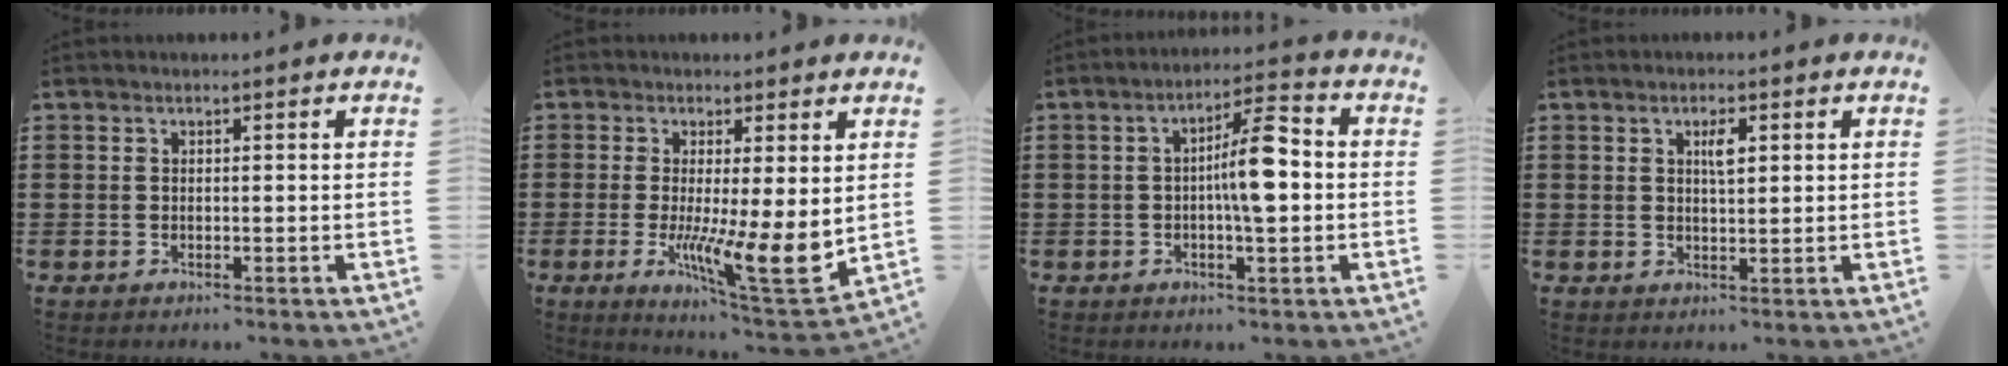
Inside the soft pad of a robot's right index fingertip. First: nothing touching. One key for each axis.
{"total": 10.0, "fx": -1.0, "fy": 2.1, "fz": 9.8, "tx": -0.142, "ty": -0.031, "tz": -0.012}
{"total": 7.9, "fx": -0.2, "fy": 2.2, "fz": 7.6, "tx": -0.129, "ty": 0.010, "tz": -0.009}
{"total": 2.7, "fx": 0.9, "fy": 0.8, "fz": 2.4, "tx": -0.042, "ty": 0.001, "tz": 0.011}